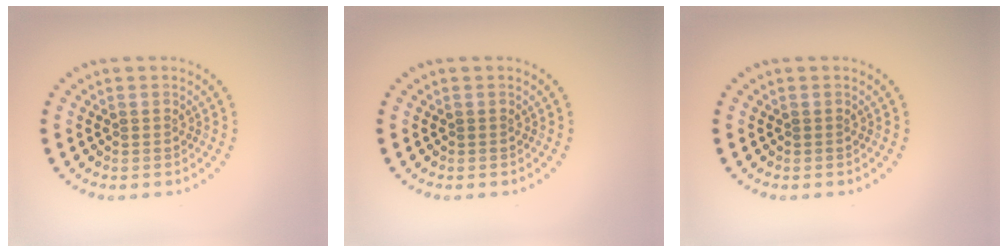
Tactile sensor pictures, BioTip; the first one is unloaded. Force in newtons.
{"total": 0.0}
{"total": 0.0}